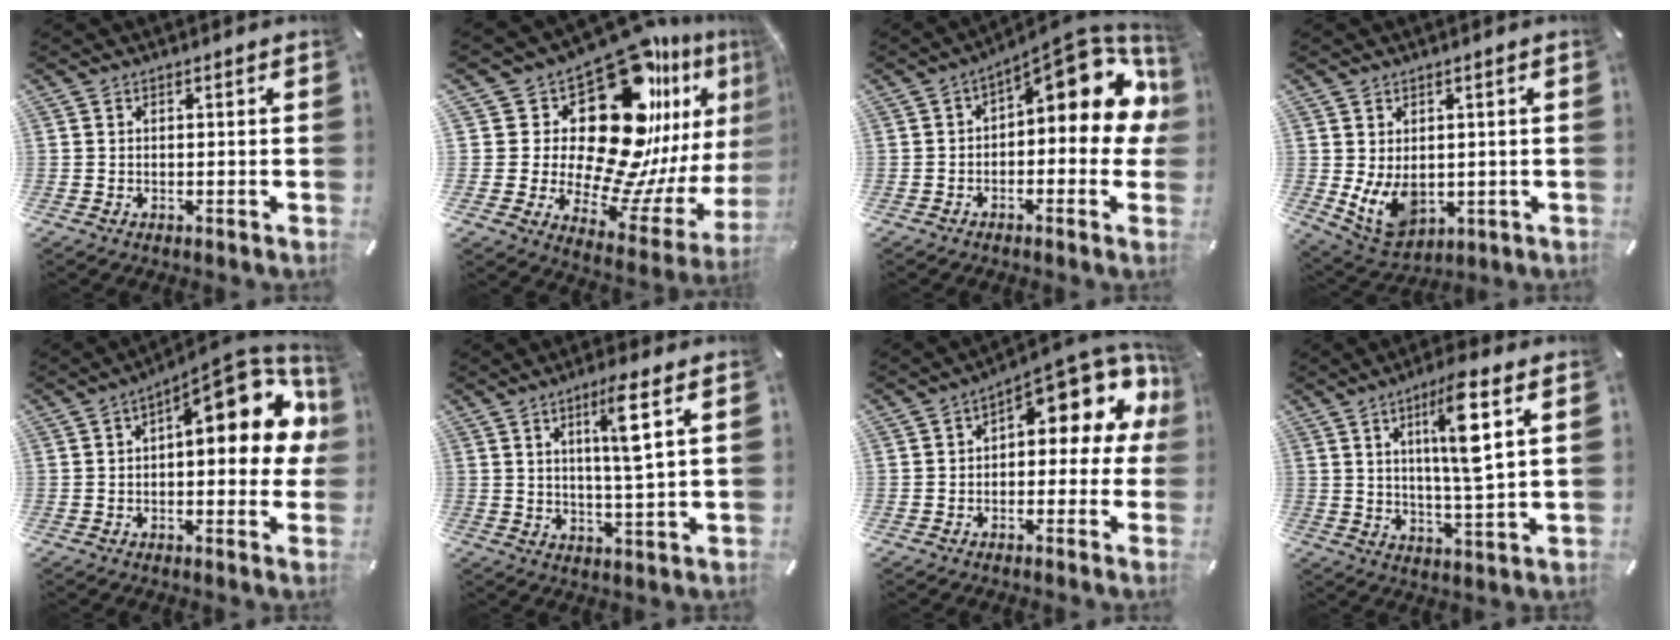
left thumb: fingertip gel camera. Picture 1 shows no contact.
{"total": 29.0, "force": [13.3, 15.4, 20.6], "torque": [-0.338, -0.143, 0.245]}
{"total": 12.7, "force": [3.7, 5.7, 10.7], "torque": [-0.127, -0.039, 0.058]}
{"total": 8.6, "force": [-0.3, 6.7, 5.4], "torque": [-0.108, -0.004, 0.000]}
{"total": 16.2, "force": [4.8, 7.0, 13.8], "torque": [-0.166, -0.044, 0.076]}
{"total": 8.2, "force": [3.3, 0.5, 7.5], "torque": [-0.130, -0.008, 0.046]}
{"total": 11.4, "force": [6.5, 4.9, 8.0], "torque": [-0.104, -0.061, 0.108]}
{"total": 12.1, "force": [4.2, 2.0, 11.2], "torque": [-0.179, -0.010, 0.060]}